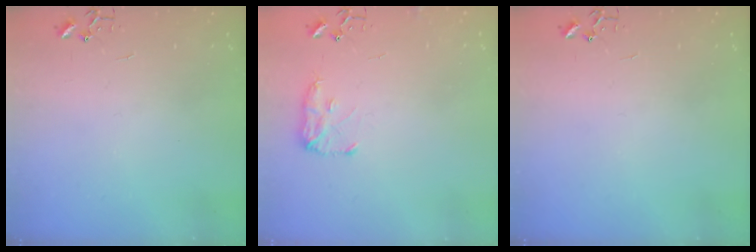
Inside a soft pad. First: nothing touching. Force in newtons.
{"total": 8.1, "press": 8.0, "slide": 0.5}
{"total": 0.0}